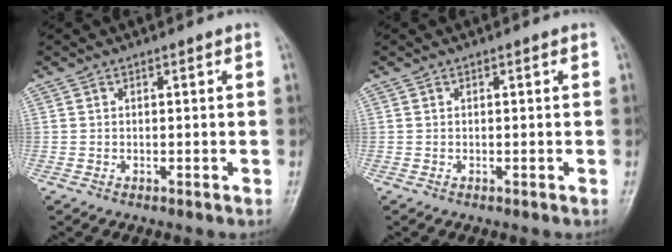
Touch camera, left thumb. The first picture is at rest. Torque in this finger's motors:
{"motor_torque": [0.00, 0.00, -0.08, -0.05, 0.00]}